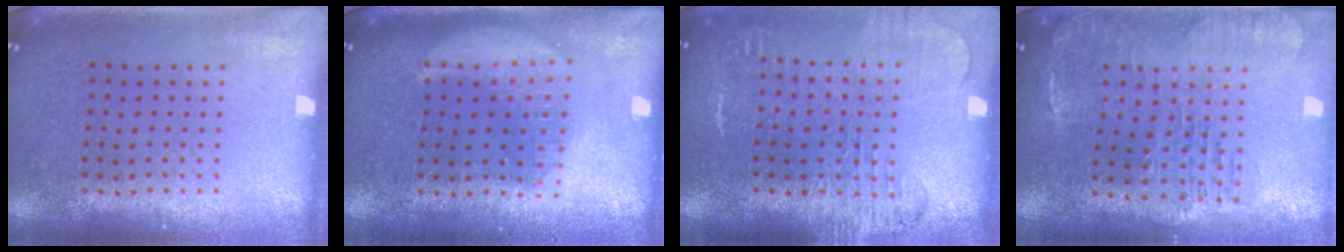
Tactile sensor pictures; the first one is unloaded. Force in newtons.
{"total": 2.9, "press": 2.9, "slide": 0.3}
{"total": 1.7, "press": 1.5, "slide": 0.8}
{"total": 1.4, "press": 1.4, "slide": 0.5}